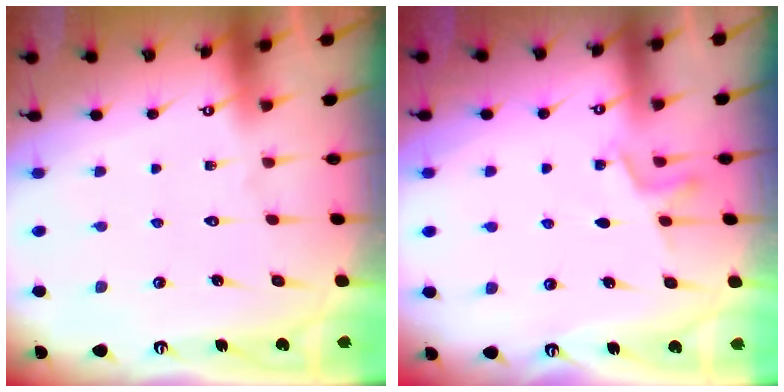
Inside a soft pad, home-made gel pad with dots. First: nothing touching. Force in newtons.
{"total": 4.4, "press": 4.1, "slide": 1.6}